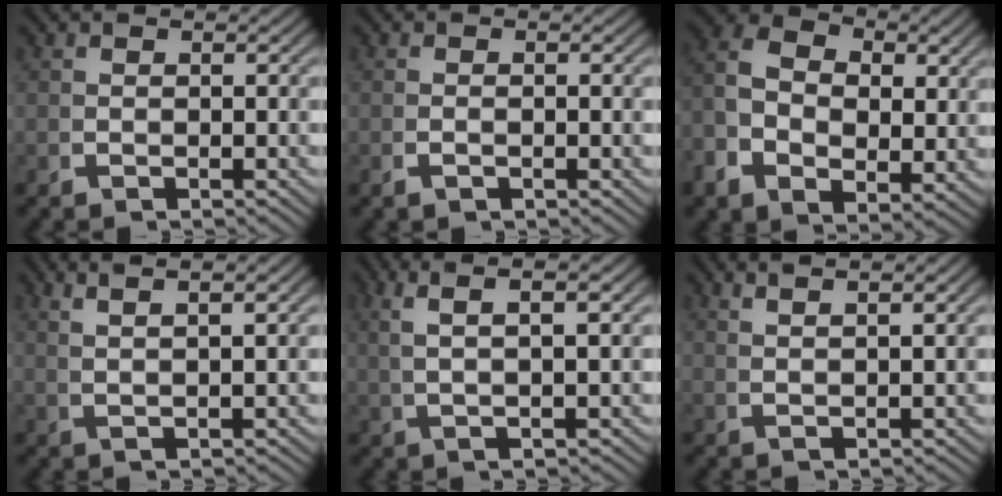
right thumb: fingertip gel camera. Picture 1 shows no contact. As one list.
[{"total": 0.6, "force": [-0.4, 0.1, 0.4], "torque": [-0.009, 0.000, -0.007]}, {"total": 7.7, "force": [1.1, 5.6, 5.1], "torque": [-0.110, -0.017, 0.020]}, {"total": 4.1, "force": [3.1, 0.1, 2.7], "torque": [-0.034, 0.016, 0.058]}, {"total": 5.6, "force": [3.1, 1.0, 4.6], "torque": [-0.069, 0.020, 0.054]}, {"total": 3.2, "force": [2.7, -0.3, 1.6], "torque": [-0.019, 0.014, 0.052]}]